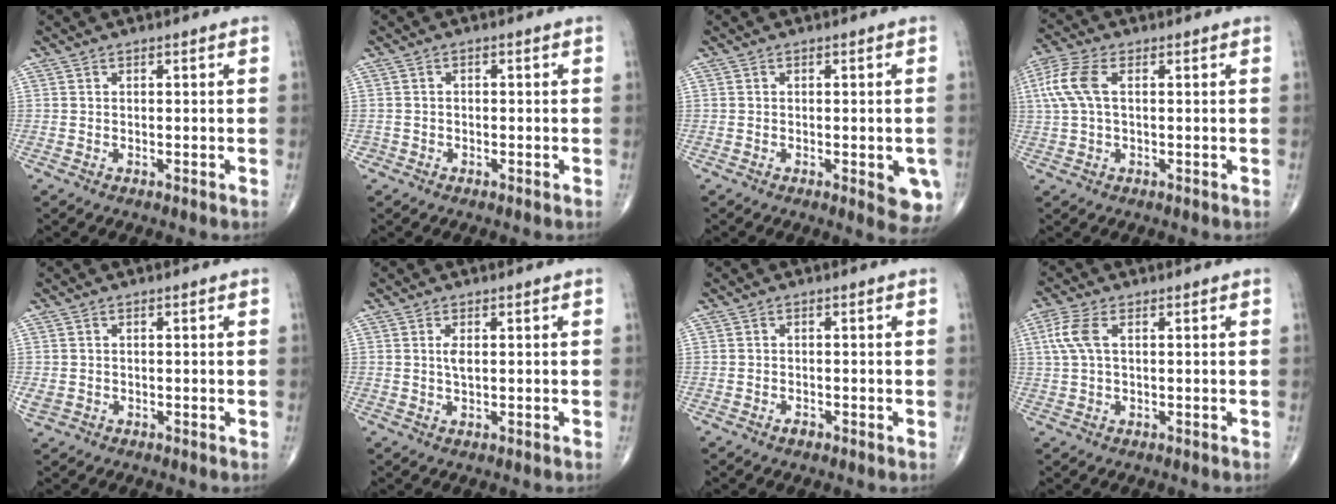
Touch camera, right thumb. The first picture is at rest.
{"total": 1.2, "force": [-0.5, 1.0, 0.1], "torque": [0.011, 0.006, -0.013]}
{"total": 6.3, "force": [-1.8, 2.2, 5.6], "torque": [-0.047, -0.009, -0.019]}
{"total": 8.0, "force": [1.7, 4.2, 6.6], "torque": [-0.174, 0.022, 0.031]}
{"total": 2.1, "force": [-0.3, 1.7, 1.1], "torque": [-0.026, -0.001, -0.003]}
{"total": 1.0, "force": [0.2, 0.4, 0.9], "torque": [-0.017, 0.001, 0.005]}
{"total": 1.0, "force": [-0.6, 0.5, 0.5], "torque": [-0.008, 0.000, -0.013]}
{"total": 5.4, "force": [1.4, 2.6, 4.5], "torque": [-0.123, 0.017, 0.027]}